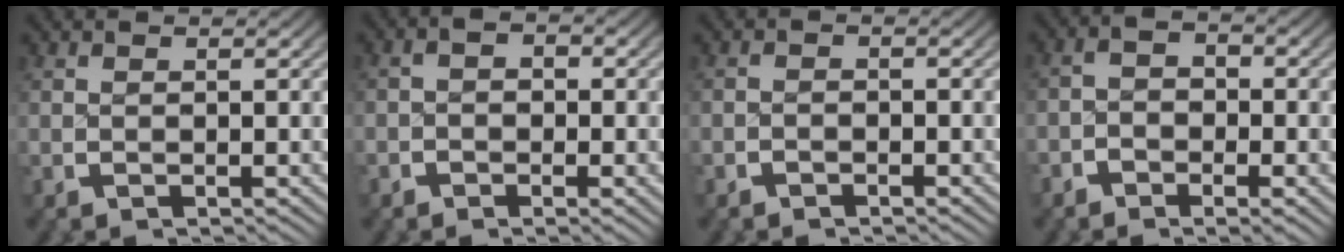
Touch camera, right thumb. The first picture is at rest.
{"total": 1.7, "force": [-0.7, 1.1, 1.1], "torque": [-0.013, 0.000, -0.018]}
{"total": 1.0, "force": [-0.9, 0.3, 0.0], "torque": [0.005, 0.002, -0.021]}
{"total": 2.7, "force": [-1.4, 1.5, 1.8], "torque": [-0.024, -0.002, -0.029]}